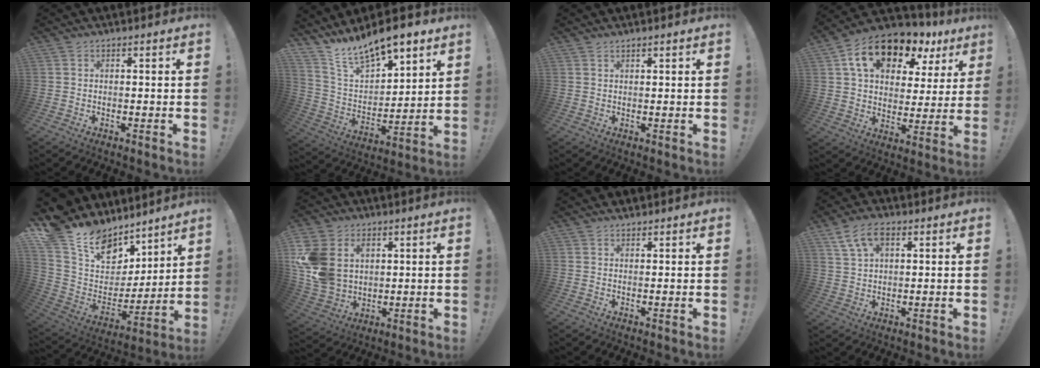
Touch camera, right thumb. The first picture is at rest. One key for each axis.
{"total": 14.5, "fx": 12.0, "fy": 5.5, "fz": 5.9, "tx": -0.113, "ty": -0.092, "tz": 0.219}
{"total": 1.1, "fx": 1.0, "fy": 0.1, "fz": 0.5, "tx": -0.003, "ty": -0.004, "tz": 0.016}
{"total": 16.4, "fx": 9.7, "fy": 9.8, "fz": 9.0, "tx": -0.153, "ty": -0.047, "tz": 0.175}
{"total": 17.0, "fx": 12.7, "fy": 10.2, "fz": 4.8, "tx": -0.092, "ty": -0.097, "tz": 0.256}
{"total": 14.7, "fx": 4.0, "fy": 12.0, "fz": 7.6, "tx": -0.155, "ty": -0.018, "tz": 0.083}
{"total": 1.0, "fx": 0.9, "fy": 0.4, "fz": 0.1, "tx": 0.002, "ty": -0.002, "tz": 0.017}
{"total": 8.5, "fx": 4.0, "fy": 4.6, "fz": 5.9, "tx": -0.101, "ty": 0.001, "tz": 0.078}